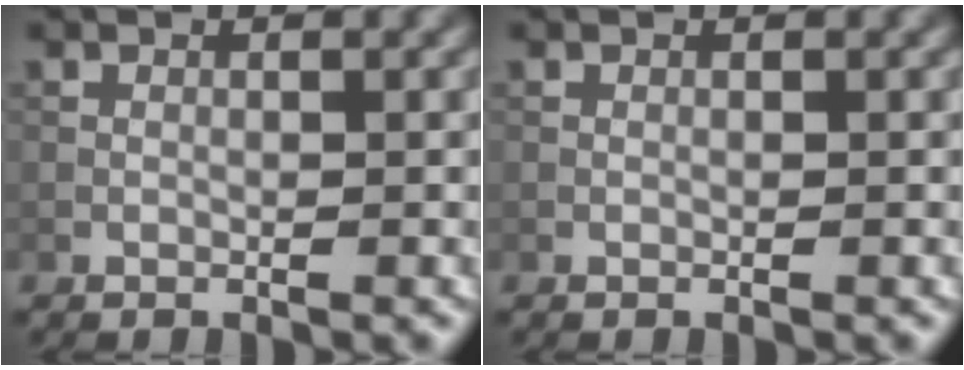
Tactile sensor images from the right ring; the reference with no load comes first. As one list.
[{"total": 0.0}]